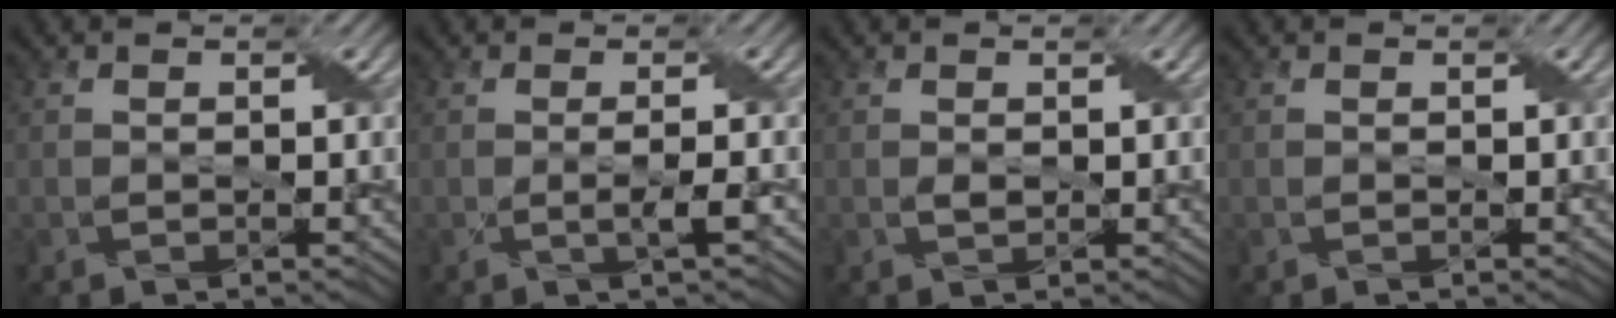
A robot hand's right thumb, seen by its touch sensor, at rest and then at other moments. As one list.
[{"total": 1.9, "force": [-0.2, 0.1, 1.9], "torque": [-0.038, 0.003, -0.006]}, {"total": 0.7, "force": [0.1, 0.4, 0.5], "torque": [-0.012, 0.000, 0.005]}, {"total": 0.0}]